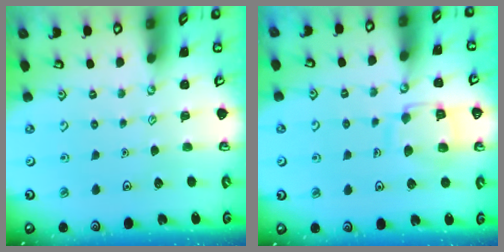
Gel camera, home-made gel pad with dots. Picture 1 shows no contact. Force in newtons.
{"total": 11.2, "press": 11.2, "slide": 1.0}